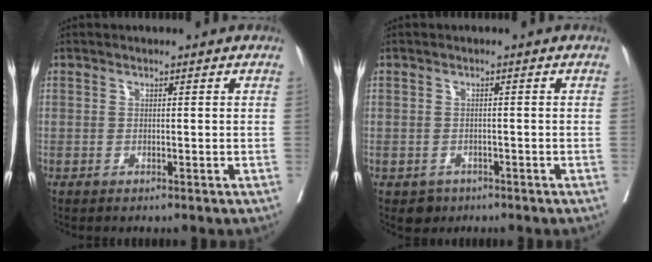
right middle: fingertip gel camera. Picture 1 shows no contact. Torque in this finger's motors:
{"motor_torque": [0.11, -0.06, -0.01, -0.01]}